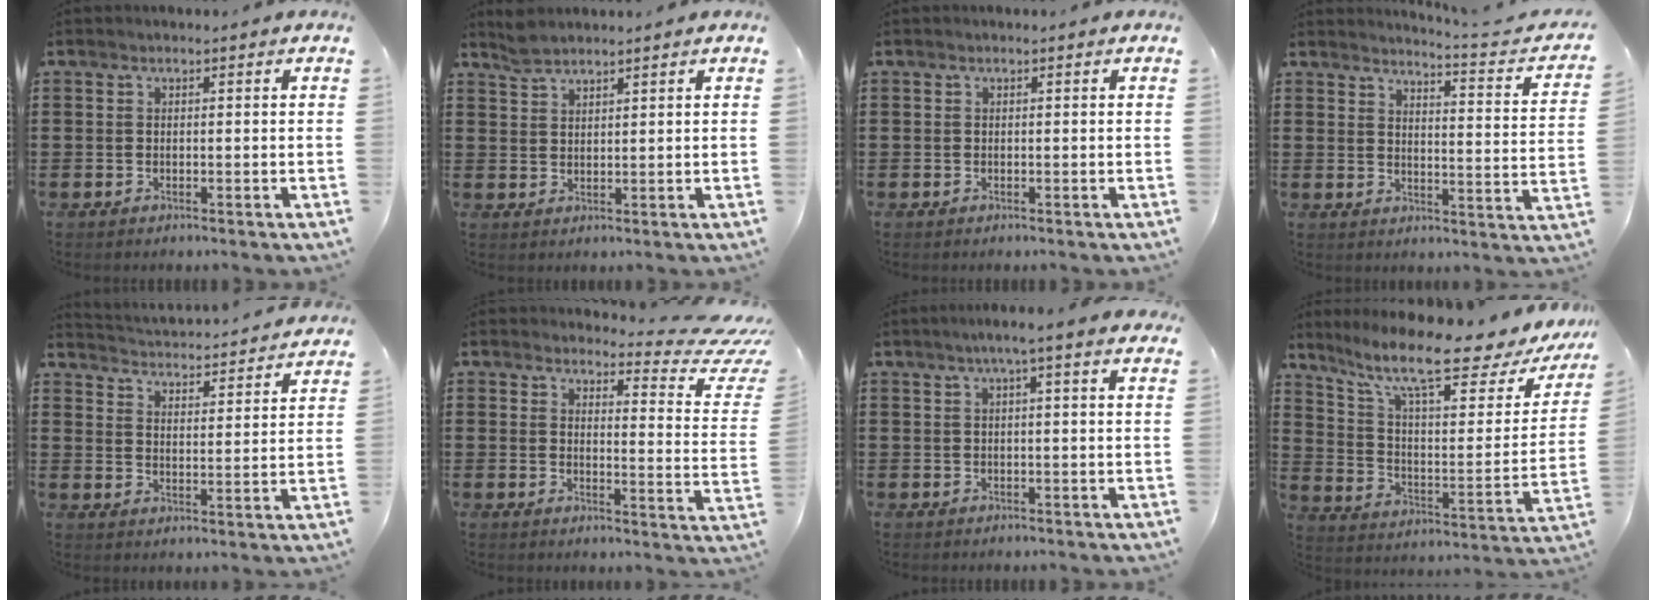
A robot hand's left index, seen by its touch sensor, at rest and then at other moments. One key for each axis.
{"total": 2.5, "fx": 2.4, "fy": 0.6, "fz": 0.6, "tx": -0.018, "ty": 0.002, "tz": 0.047}
{"total": 0.0}
{"total": 3.3, "fx": 2.9, "fy": -0.7, "fz": 1.3, "tx": -0.034, "ty": -0.032, "tz": 0.039}
{"total": 3.2, "fx": 3.2, "fy": -0.4, "fz": -0.2, "tx": -0.019, "ty": -0.035, "tz": 0.048}
{"total": 5.3, "fx": 4.5, "fy": 0.9, "fz": 2.6, "tx": -0.040, "ty": -0.040, "tz": 0.071}
{"total": 2.7, "fx": 1.5, "fy": -0.2, "fz": 2.2, "tx": -0.045, "ty": 0.002, "tz": 0.025}
{"total": 13.4, "fx": 9.5, "fy": 2.0, "fz": 9.2, "tx": -0.186, "ty": -0.062, "tz": 0.153}